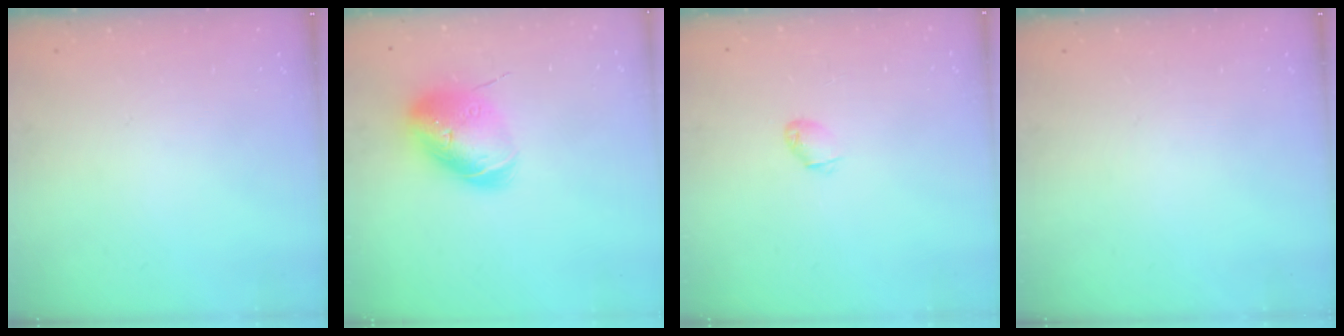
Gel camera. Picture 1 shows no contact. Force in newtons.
{"total": 15.1, "press": 14.9, "slide": 2.3}
{"total": 2.3, "press": 2.3, "slide": 0.5}
{"total": 0.0}